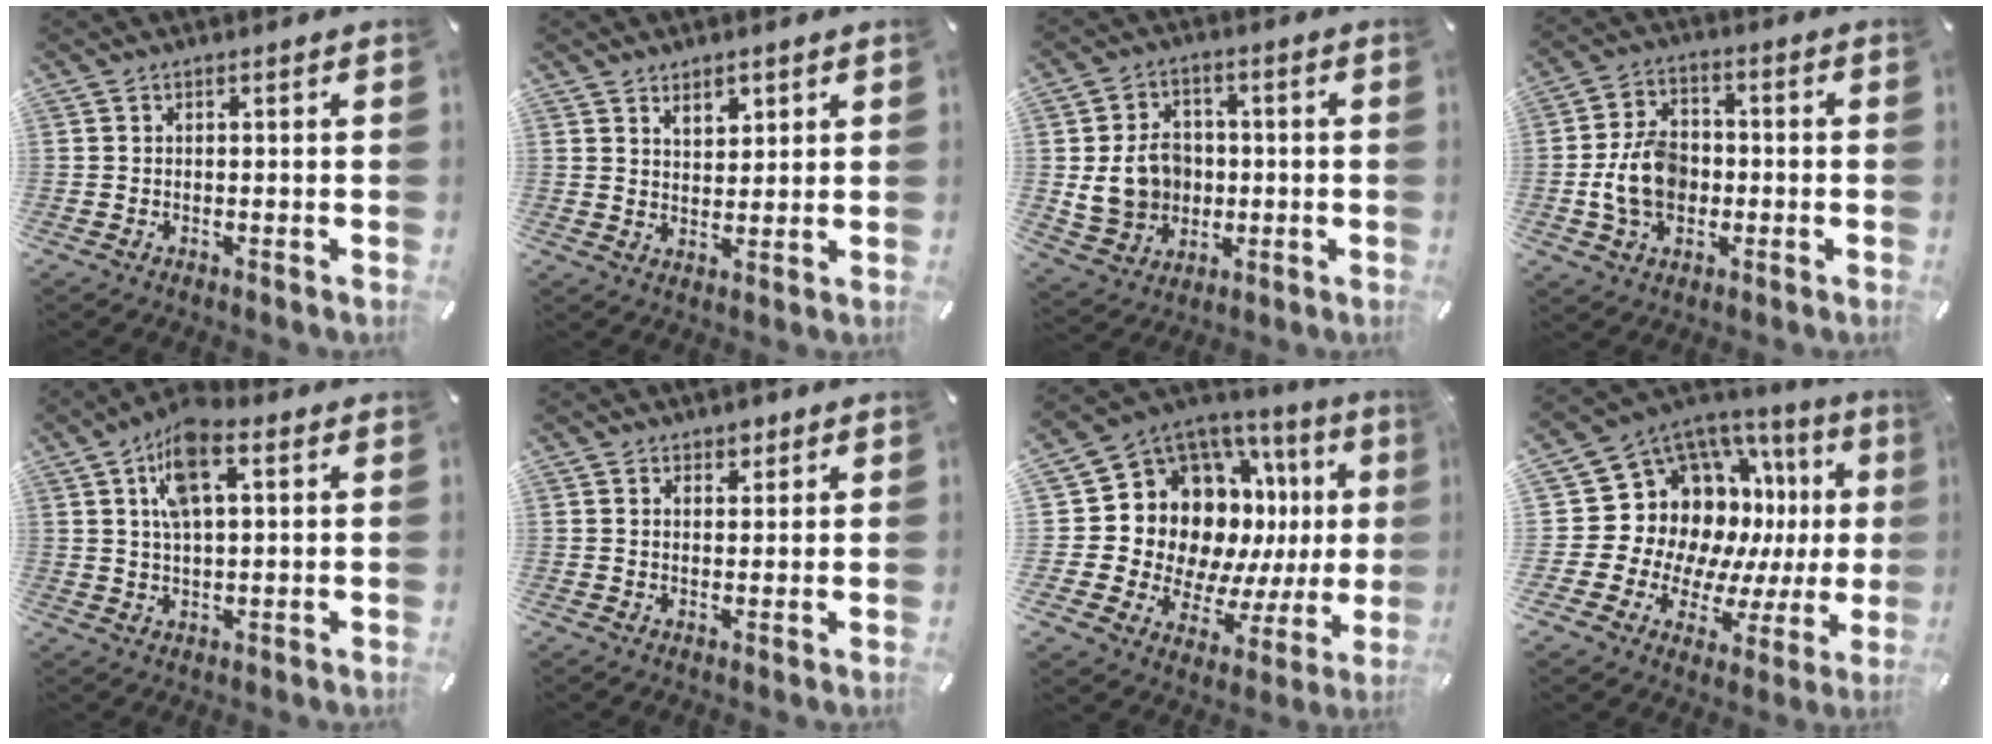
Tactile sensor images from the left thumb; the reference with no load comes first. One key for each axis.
{"total": 4.2, "fx": 2.9, "fy": 2.9, "fz": 1.2, "tx": -0.008, "ty": -0.012, "tz": 0.047}
{"total": 10.6, "fx": 0.3, "fy": 9.6, "fz": 4.6, "tx": -0.105, "ty": 0.008, "tz": 0.011}
{"total": 10.7, "fx": -1.5, "fy": 8.3, "fz": 6.6, "tx": -0.134, "ty": 0.011, "tz": -0.028}
{"total": 9.7, "fx": 3.9, "fy": 4.7, "fz": 7.6, "tx": -0.146, "ty": 0.004, "tz": 0.067}
{"total": 2.8, "fx": 1.7, "fy": 2.2, "fz": 0.3, "tx": 0.013, "ty": -0.004, "tz": 0.026}
{"total": 17.8, "fx": 5.8, "fy": 13.2, "fz": 10.3, "tx": -0.182, "ty": -0.077, "tz": 0.132}
{"total": 15.6, "fx": 4.9, "fy": 12.3, "fz": 8.3, "tx": -0.125, "ty": -0.077, "tz": 0.112}